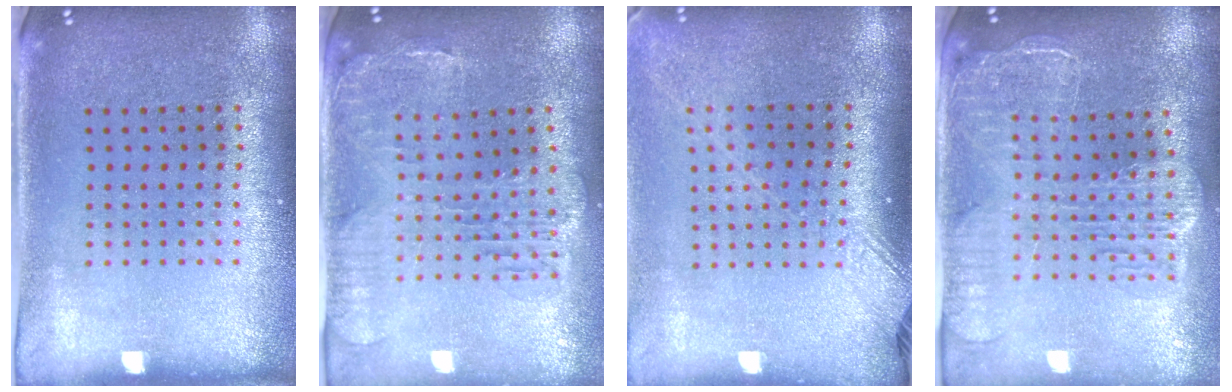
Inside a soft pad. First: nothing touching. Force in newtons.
{"total": 1.4, "press": 1.4, "slide": 0.4}
{"total": 1.8, "press": 1.4, "slide": 1.2}
{"total": 2.5, "press": 2.2, "slide": 1.2}